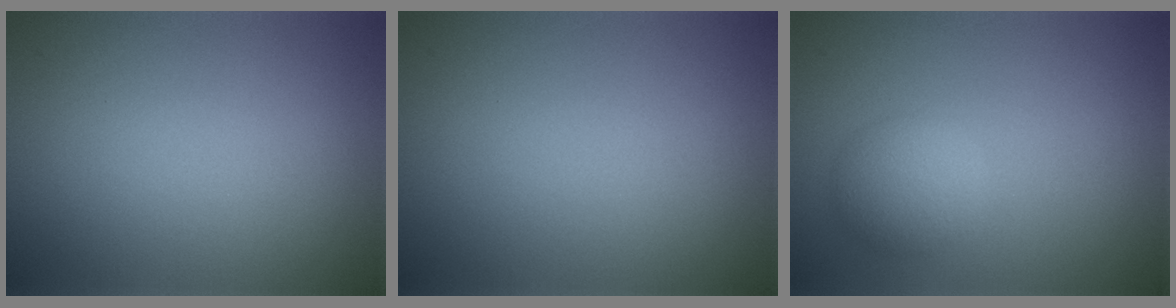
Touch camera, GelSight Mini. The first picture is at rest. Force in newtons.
{"total": 0.0}
{"total": 2.7, "press": 2.7, "slide": 0.2}